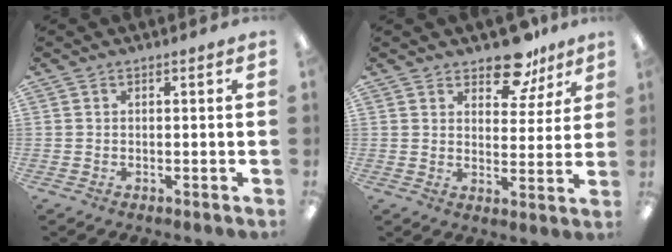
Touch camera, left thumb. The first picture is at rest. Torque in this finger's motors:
{"motor_torque": [1.48, 1.16, 0.68, -0.83, 0.03]}